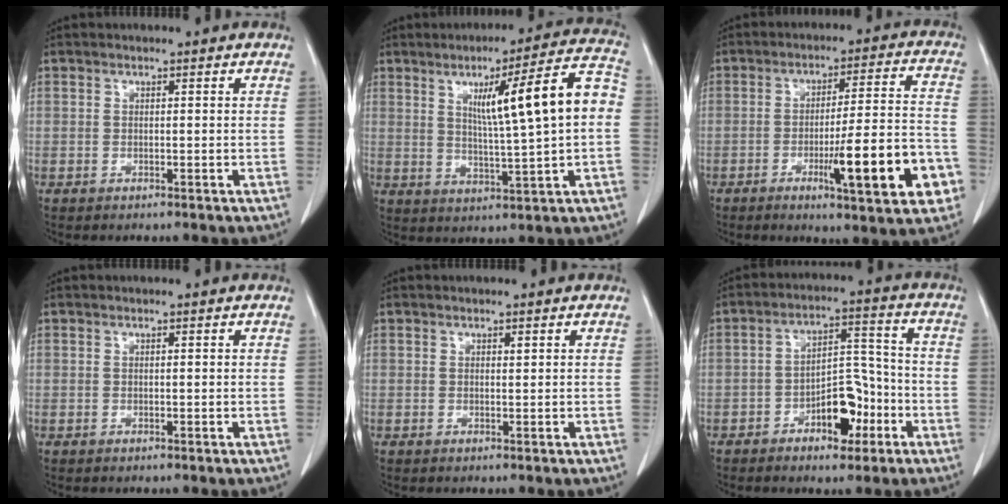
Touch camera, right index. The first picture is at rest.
{"total": 14.2, "force": [2.0, 0.2, 14.1], "torque": [-0.206, 0.022, 0.032]}
{"total": 14.9, "force": [-5.5, 1.7, 13.8], "torque": [-0.196, 0.004, -0.074]}
{"total": 0.0}
{"total": 1.4, "force": [0.5, 0.9, 0.9], "torque": [-0.012, -0.002, 0.006]}
{"total": 8.6, "force": [-4.1, 4.2, 6.3], "torque": [-0.099, 0.026, -0.061]}